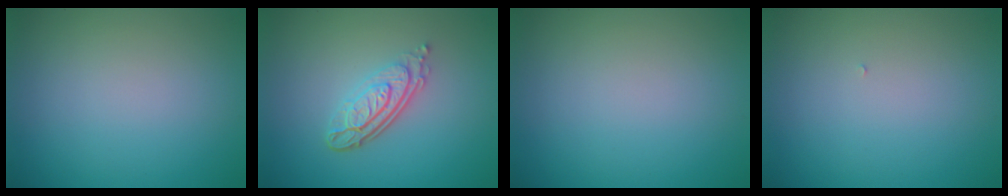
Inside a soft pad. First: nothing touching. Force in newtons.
{"total": 4.4, "press": 3.1, "slide": 3.2}
{"total": 0.0}
{"total": 0.0}